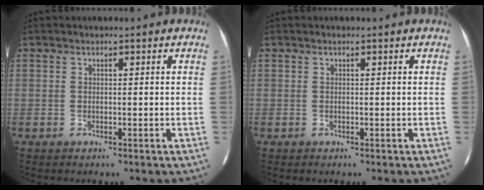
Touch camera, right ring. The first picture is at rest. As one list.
[{"total": 0.0}]